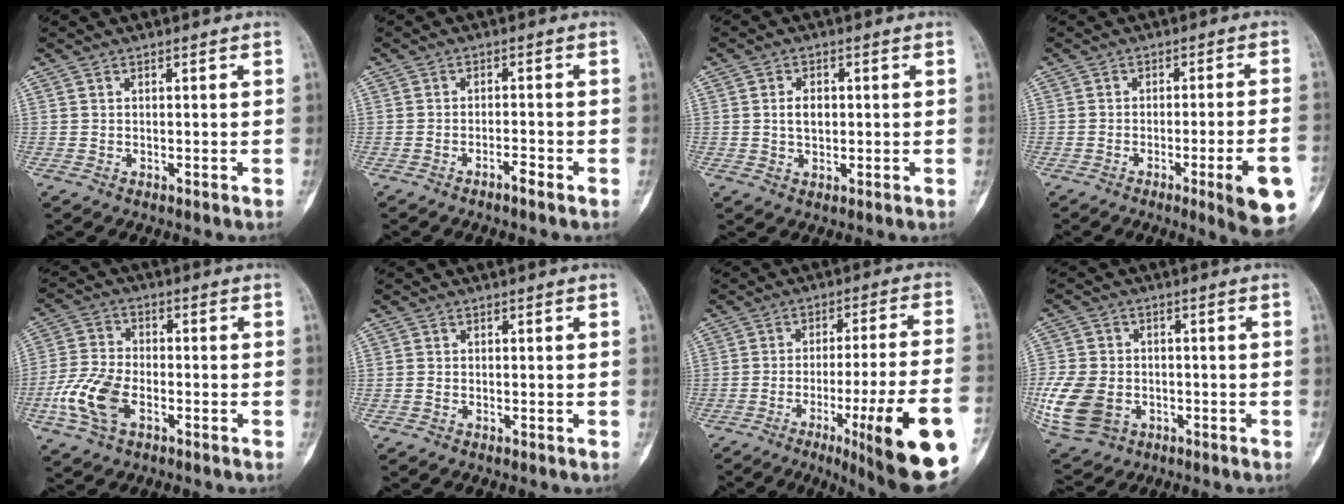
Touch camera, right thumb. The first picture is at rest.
{"total": 2.0, "force": [-1.5, 0.2, 1.2], "torque": [-0.023, 0.013, -0.028]}
{"total": 3.7, "force": [0.3, 2.5, 2.8], "torque": [-0.038, 0.002, 0.006]}
{"total": 11.7, "force": [-4.7, 1.2, 10.6], "torque": [-0.125, 0.008, -0.057]}
{"total": 10.5, "force": [-3.8, 6.0, 7.7], "torque": [-0.172, 0.014, -0.079]}
{"total": 0.7, "force": [-0.3, 0.5, 0.4], "torque": [-0.011, 0.000, -0.006]}
{"total": 21.5, "force": [-8.7, 2.0, 19.5], "torque": [-0.229, 0.017, -0.121]}
{"total": 15.1, "force": [-3.7, 11.3, 9.2], "torque": [-0.216, -0.002, -0.058]}